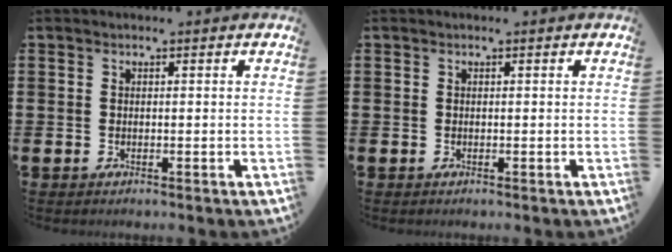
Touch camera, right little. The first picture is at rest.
{"total": 0.0}